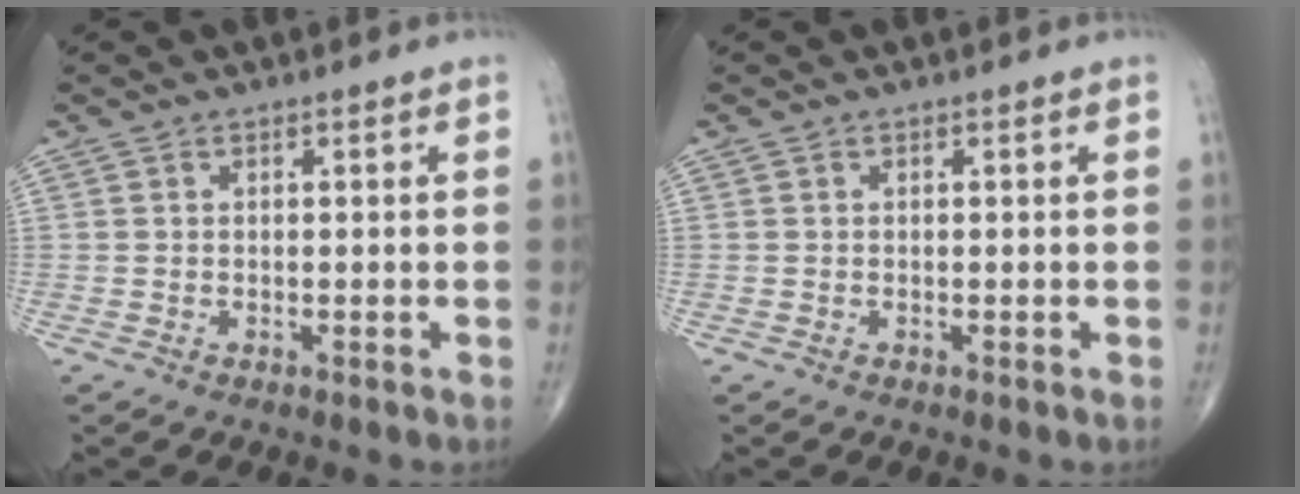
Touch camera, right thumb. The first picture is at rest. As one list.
[{"total": 0.0}]